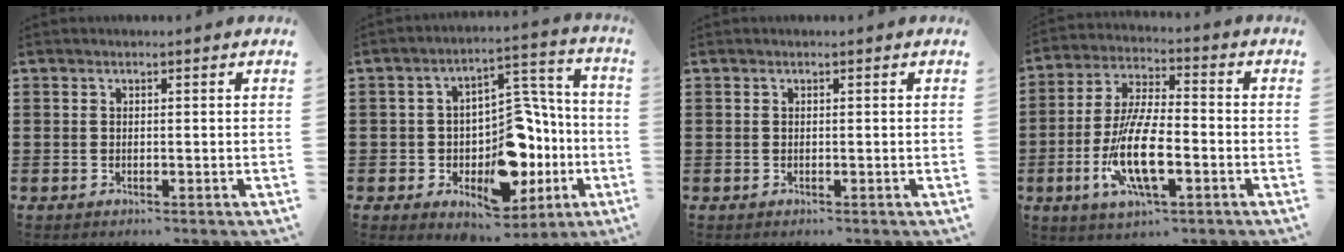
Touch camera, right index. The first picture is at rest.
{"total": 10.4, "force": [-2.7, 7.5, 6.7], "torque": [-0.091, 0.002, -0.038]}
{"total": 0.0}
{"total": 11.6, "force": [-3.6, 4.0, 10.3], "torque": [-0.226, -0.009, -0.069]}